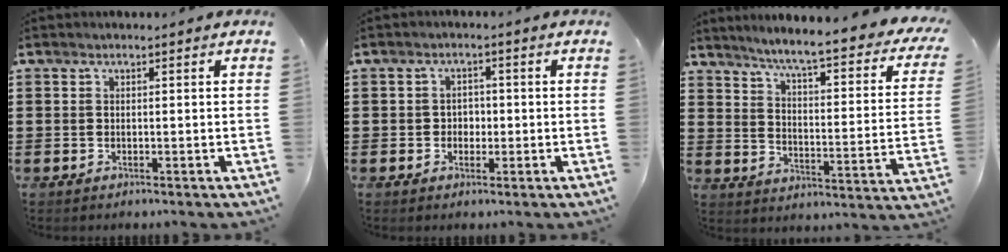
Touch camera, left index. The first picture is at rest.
{"total": 2.0, "force": [-0.4, 1.8, 0.8], "torque": [-0.021, 0.006, -0.012]}
{"total": 5.7, "force": [4.5, -0.7, 3.3], "torque": [-0.078, -0.047, 0.064]}